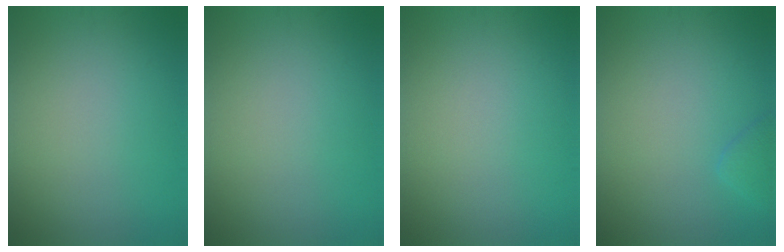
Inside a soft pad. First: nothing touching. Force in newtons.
{"total": 0.0}
{"total": 0.0}
{"total": 1.3, "press": 1.3, "slide": 0.1}